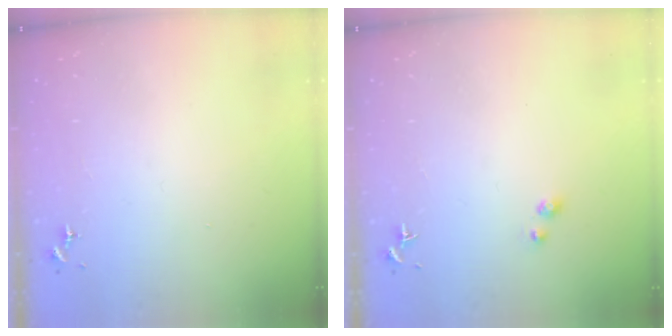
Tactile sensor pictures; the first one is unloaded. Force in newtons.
{"total": 2.9, "press": 2.9, "slide": 0.2}